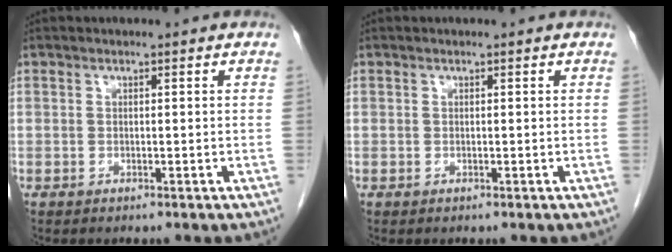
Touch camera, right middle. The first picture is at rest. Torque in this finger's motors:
{"motor_torque": [0.00, 0.00, 0.00, -0.01]}